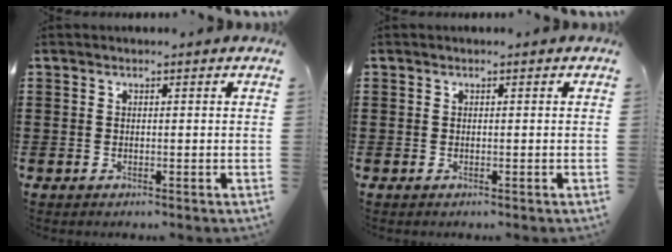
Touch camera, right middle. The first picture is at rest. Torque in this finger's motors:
{"motor_torque": [-0.01, -0.01, -0.46, -0.06]}